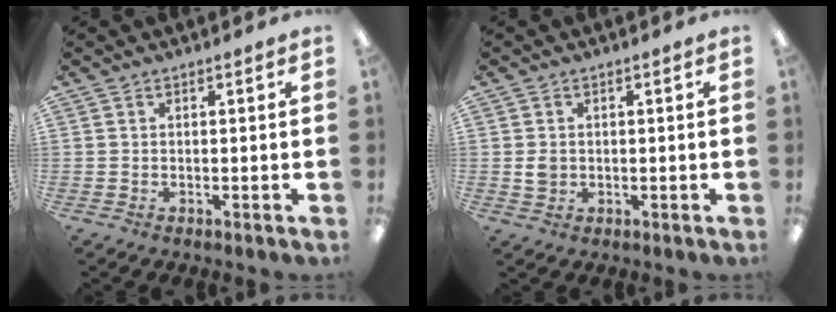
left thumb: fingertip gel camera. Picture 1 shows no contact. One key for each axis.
{"total": 2.4, "fx": 0.2, "fy": 2.1, "fz": 1.3, "tx": -0.017, "ty": 0.001, "tz": 0.001}